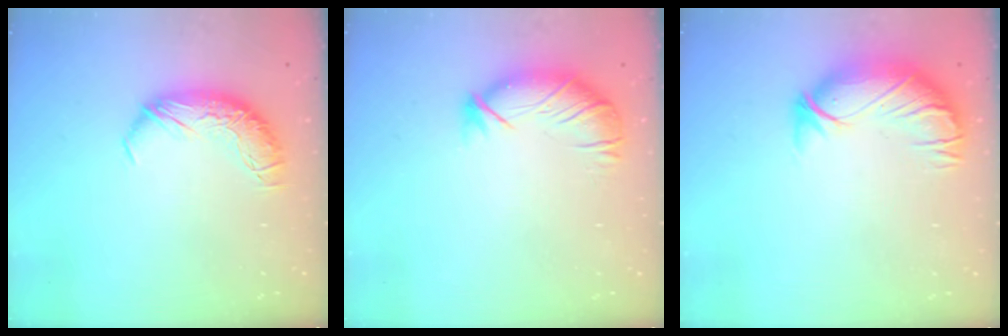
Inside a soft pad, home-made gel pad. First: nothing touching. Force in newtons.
{"total": 3.0, "press": 2.6, "slide": 1.5}
{"total": 3.0, "press": 0.4, "slide": 2.9}